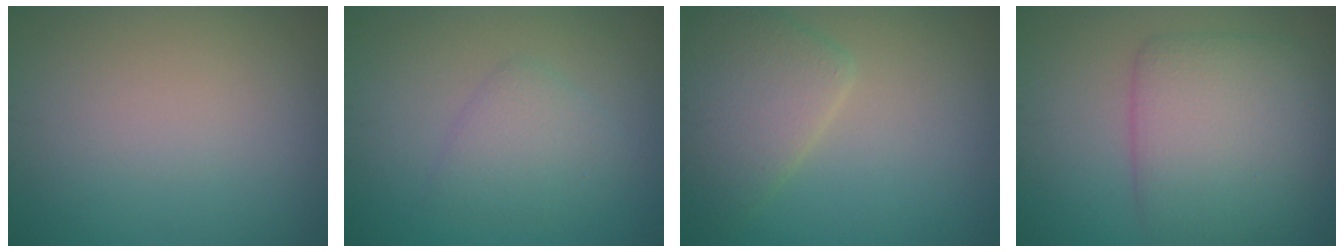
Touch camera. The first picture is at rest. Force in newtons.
{"total": 2.6, "press": 2.6, "slide": 0.2}
{"total": 4.4, "press": 4.4, "slide": 0.3}
{"total": 6.8, "press": 6.8, "slide": 0.3}